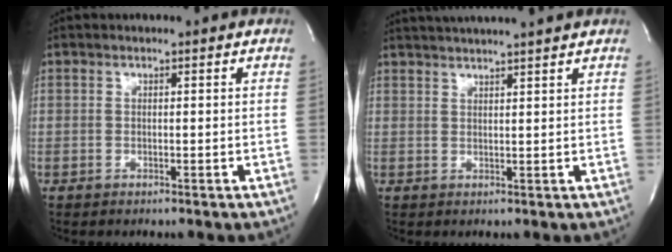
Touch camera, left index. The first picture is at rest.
{"total": 9.1, "force": [8.4, -0.9, 3.6], "torque": [-0.067, 0.019, 0.114]}